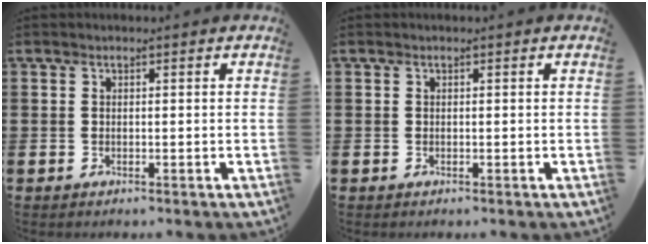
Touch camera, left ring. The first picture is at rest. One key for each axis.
{"total": 0.0}